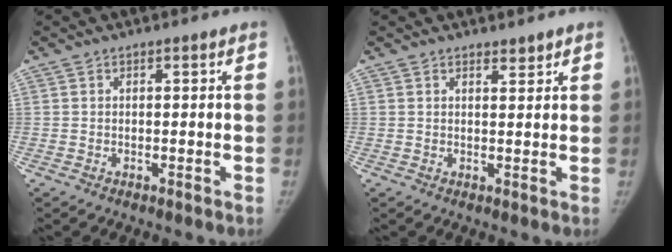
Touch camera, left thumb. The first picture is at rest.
{"total": 1.3, "force": [1.2, 0.5, 0.4], "torque": [0.002, -0.010, 0.017]}